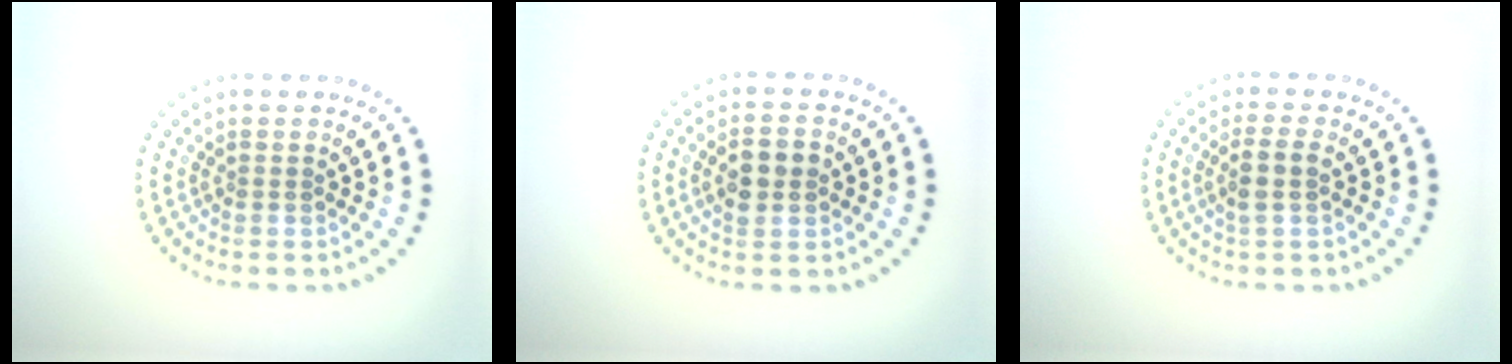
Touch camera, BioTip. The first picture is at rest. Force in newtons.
{"total": 3.1, "press": 3.1, "slide": 0.2}
{"total": 2.0, "press": 1.8, "slide": 0.9}